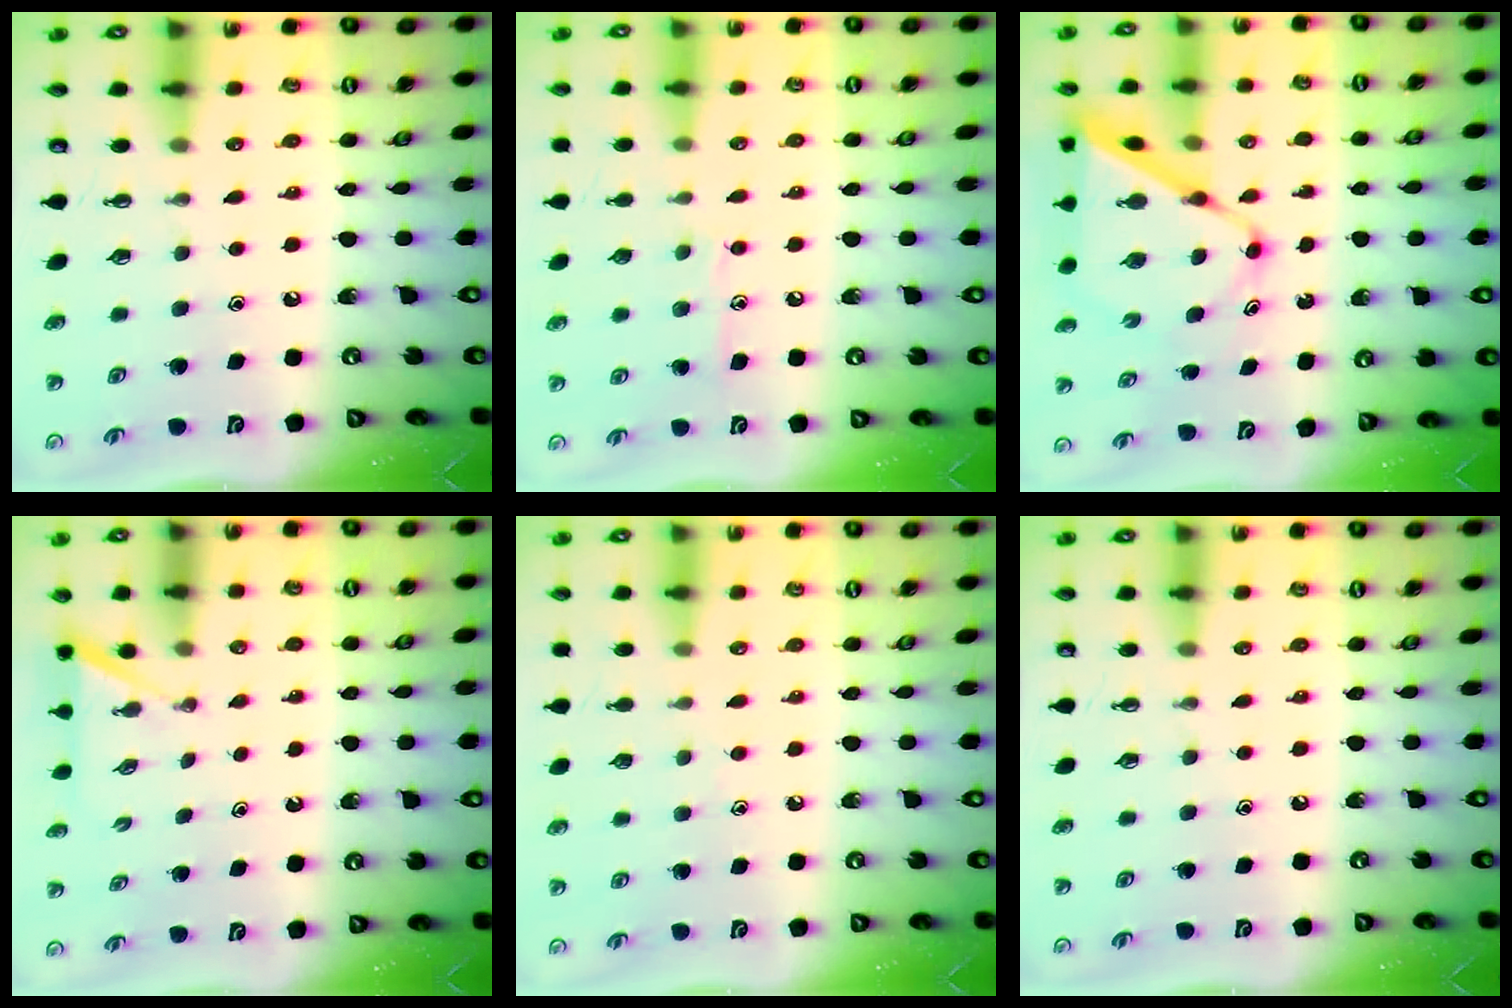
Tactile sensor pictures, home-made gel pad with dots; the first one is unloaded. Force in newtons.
{"total": 7.5, "press": 7.5, "slide": 0.6}
{"total": 11.7, "press": 11.6, "slide": 1.2}
{"total": 1.2, "press": 1.2, "slide": 0.1}
{"total": 4.3, "press": 4.3, "slide": 0.4}
{"total": 0.0}